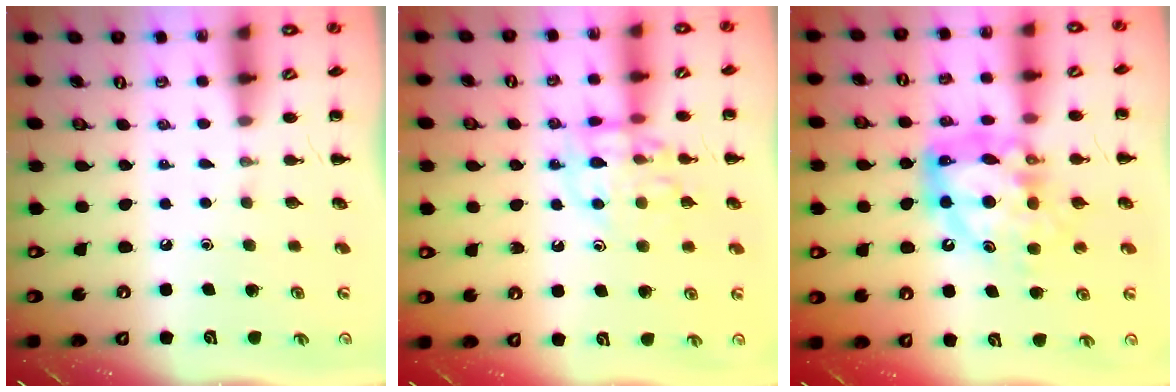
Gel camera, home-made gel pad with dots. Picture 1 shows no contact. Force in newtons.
{"total": 13.3, "press": 13.2, "slide": 1.0}
{"total": 14.4, "press": 13.8, "slide": 4.1}